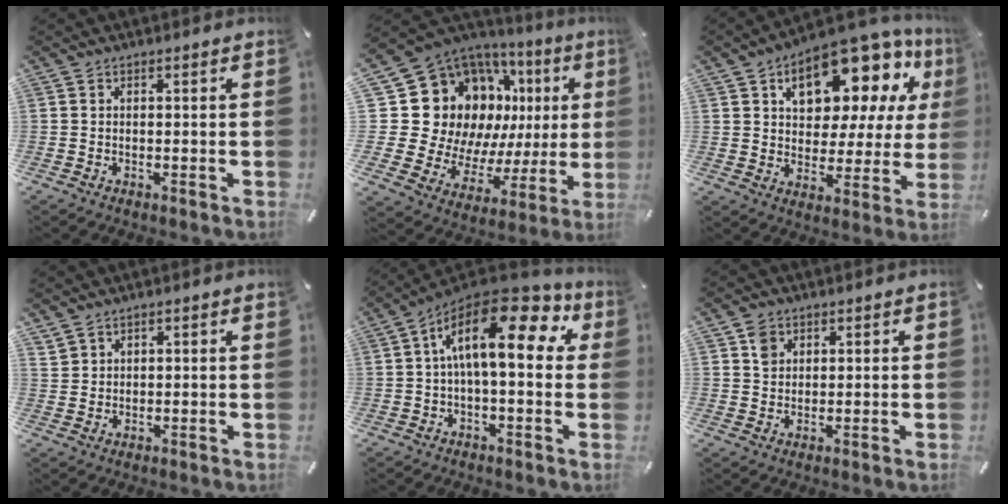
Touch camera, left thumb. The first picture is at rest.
{"total": 20.6, "force": [7.7, 15.8, 10.8], "torque": [-0.162, -0.086, 0.180]}
{"total": 16.2, "force": [10.2, 9.0, 8.7], "torque": [-0.135, -0.072, 0.175]}
{"total": 2.3, "force": [1.9, 1.3, 0.0], "torque": [-0.004, -0.006, 0.039]}
{"total": 18.0, "force": [4.7, 7.9, 15.5], "torque": [-0.280, -0.032, 0.073]}
{"total": 3.7, "force": [1.7, 3.2, 0.8], "torque": [-0.008, -0.002, 0.030]}